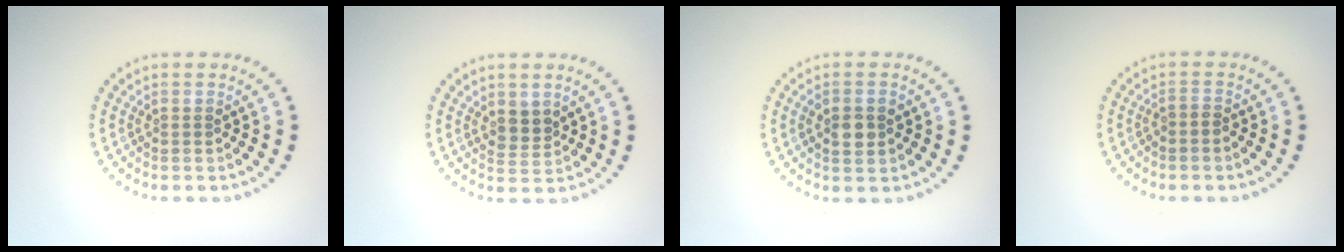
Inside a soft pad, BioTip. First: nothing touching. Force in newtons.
{"total": 1.9, "press": 1.5, "slide": 1.2}
{"total": 2.6, "press": 2.5, "slide": 0.3}
{"total": 0.6, "press": 0.3, "slide": 0.5}